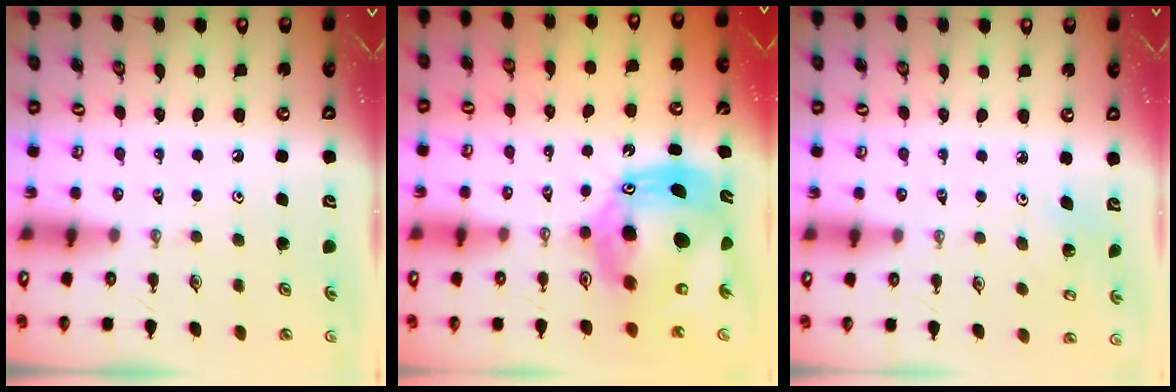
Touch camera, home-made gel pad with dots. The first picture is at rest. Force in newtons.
{"total": 18.0, "press": 17.9, "slide": 1.6}
{"total": 3.5, "press": 3.5, "slide": 0.2}